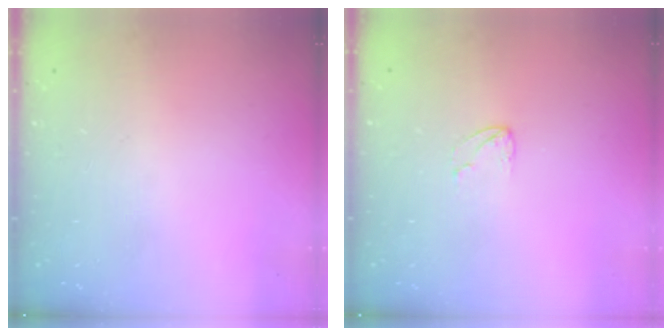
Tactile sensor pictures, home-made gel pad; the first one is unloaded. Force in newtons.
{"total": 3.5, "press": 3.5, "slide": 0.3}